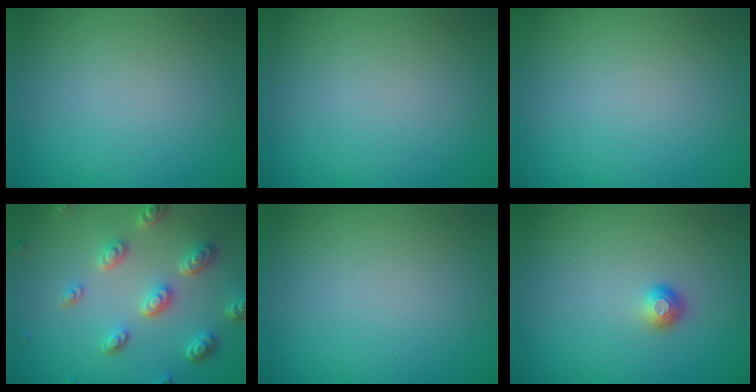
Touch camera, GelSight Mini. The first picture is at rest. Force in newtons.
{"total": 0.0}
{"total": 0.0}
{"total": 5.3, "press": 3.9, "slide": 3.6}
{"total": 0.0}
{"total": 1.2, "press": 1.0, "slide": 0.6}